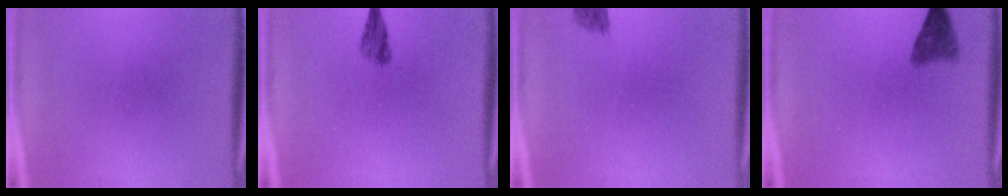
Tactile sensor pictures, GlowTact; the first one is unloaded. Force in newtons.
{"total": 2.2}
{"total": 1.9}
{"total": 3.0}